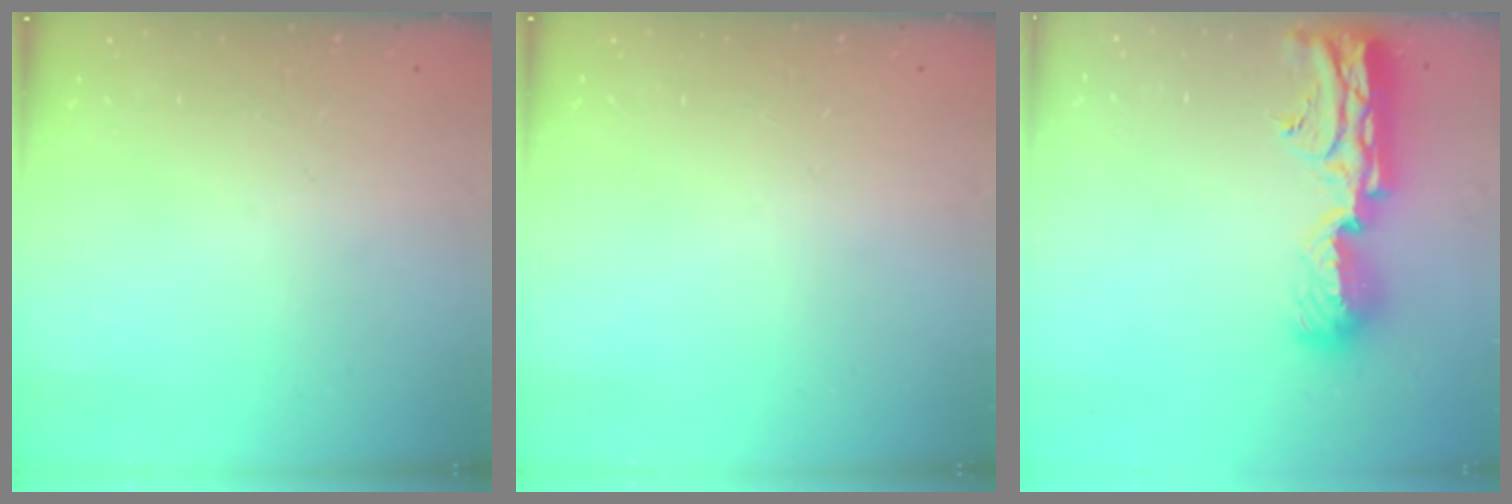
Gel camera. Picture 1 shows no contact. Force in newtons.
{"total": 0.0}
{"total": 20.1, "press": 19.4, "slide": 5.5}